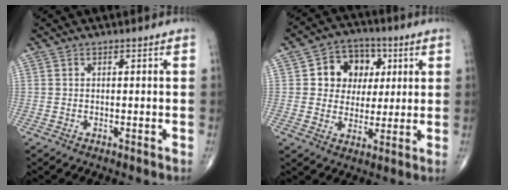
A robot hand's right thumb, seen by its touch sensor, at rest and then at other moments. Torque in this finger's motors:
{"motor_torque": [0.09, 0.14, 0.12, 0.06, 0.16]}